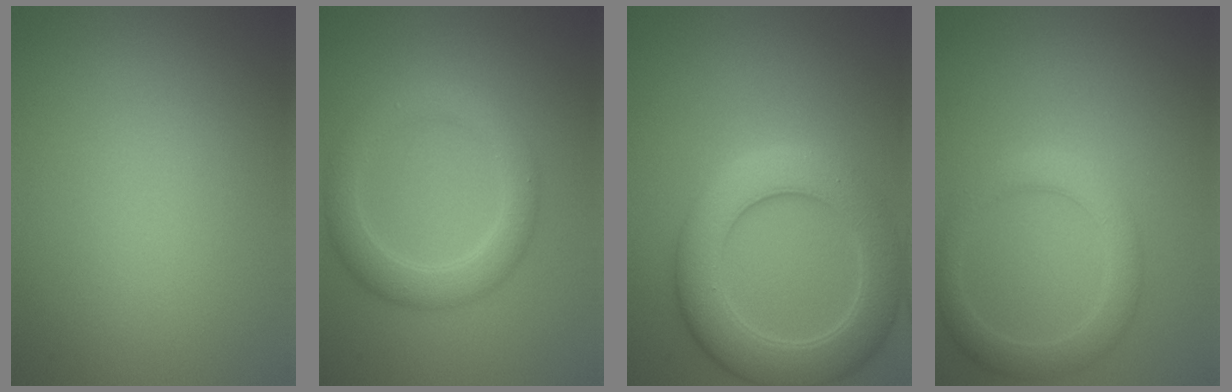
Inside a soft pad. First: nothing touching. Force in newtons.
{"total": 3.7, "press": 3.7, "slide": 0.1}
{"total": 6.7, "press": 6.7, "slide": 0.2}
{"total": 3.1, "press": 3.1, "slide": 0.1}